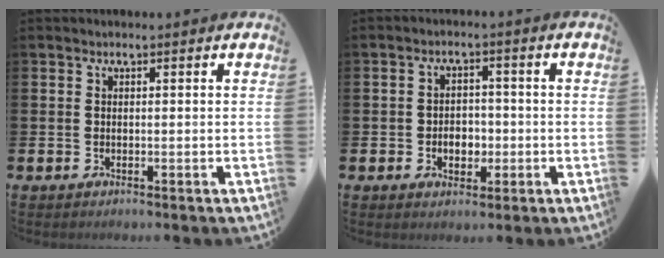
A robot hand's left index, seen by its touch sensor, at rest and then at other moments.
{"total": 3.1, "force": [-1.0, 2.3, 1.7], "torque": [-0.022, -0.002, -0.027]}